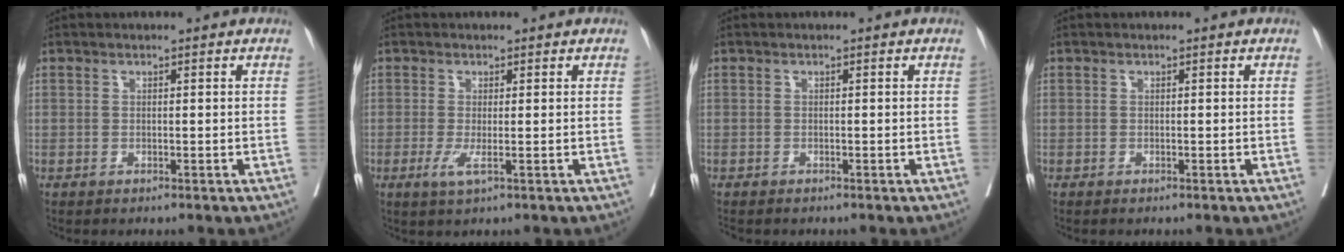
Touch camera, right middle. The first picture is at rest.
{"total": 2.4, "force": [-0.7, 0.2, 2.2], "torque": [-0.046, -0.008, -0.012]}
{"total": 1.7, "force": [-1.5, 0.4, 0.5], "torque": [-0.010, -0.003, -0.021]}
{"total": 0.0}